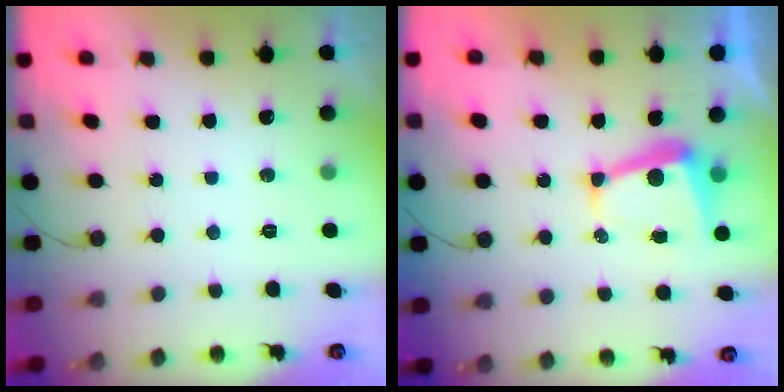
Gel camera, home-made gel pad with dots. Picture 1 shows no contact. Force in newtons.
{"total": 5.7, "press": 5.7, "slide": 0.8}